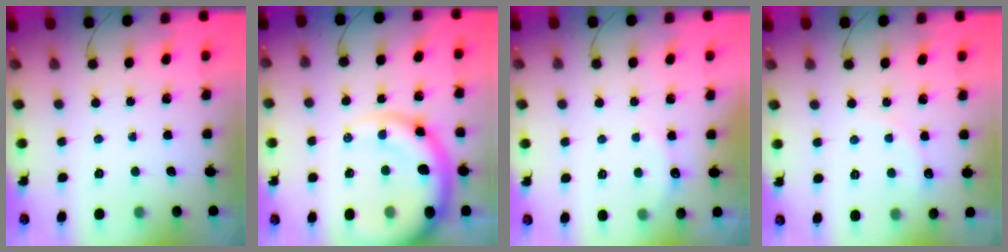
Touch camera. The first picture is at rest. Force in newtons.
{"total": 12.9, "press": 12.3, "slide": 4.0}
{"total": 3.9, "press": 3.7, "slide": 1.2}
{"total": 4.5, "press": 4.4, "slide": 1.0}